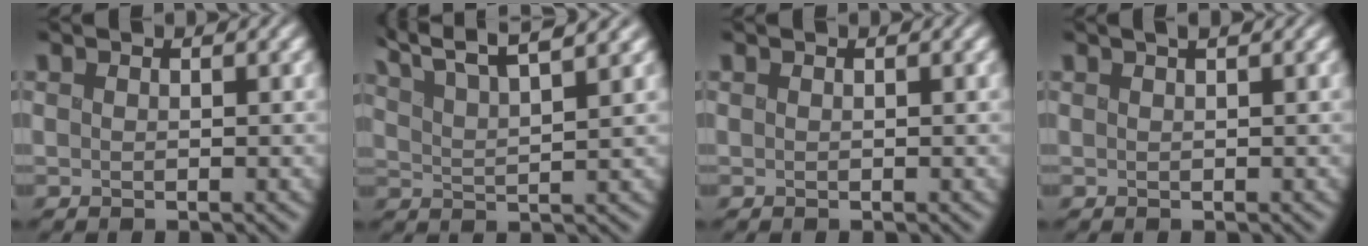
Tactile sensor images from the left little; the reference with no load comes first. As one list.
[{"total": 7.1, "force": [5.4, 1.5, 4.4], "torque": [-0.084, 0.018, 0.062]}, {"total": 0.0}, {"total": 1.9, "force": [1.2, 0.6, 1.3], "torque": [-0.001, 0.008, 0.002]}]